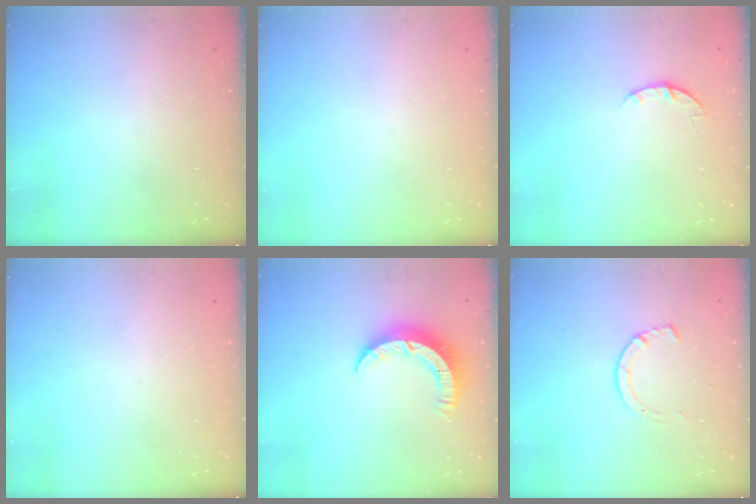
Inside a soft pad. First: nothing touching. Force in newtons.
{"total": 0.0}
{"total": 3.5, "press": 3.4, "slide": 0.4}
{"total": 0.0}
{"total": 7.1, "press": 7.1, "slide": 0.4}
{"total": 3.6, "press": 3.6, "slide": 0.5}